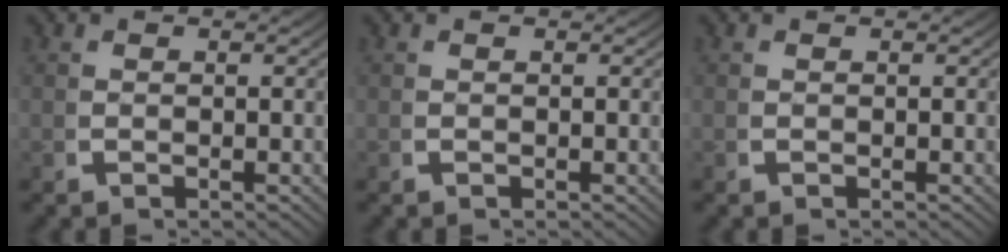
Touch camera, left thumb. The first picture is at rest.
{"total": 0.0}
{"total": 0.0}